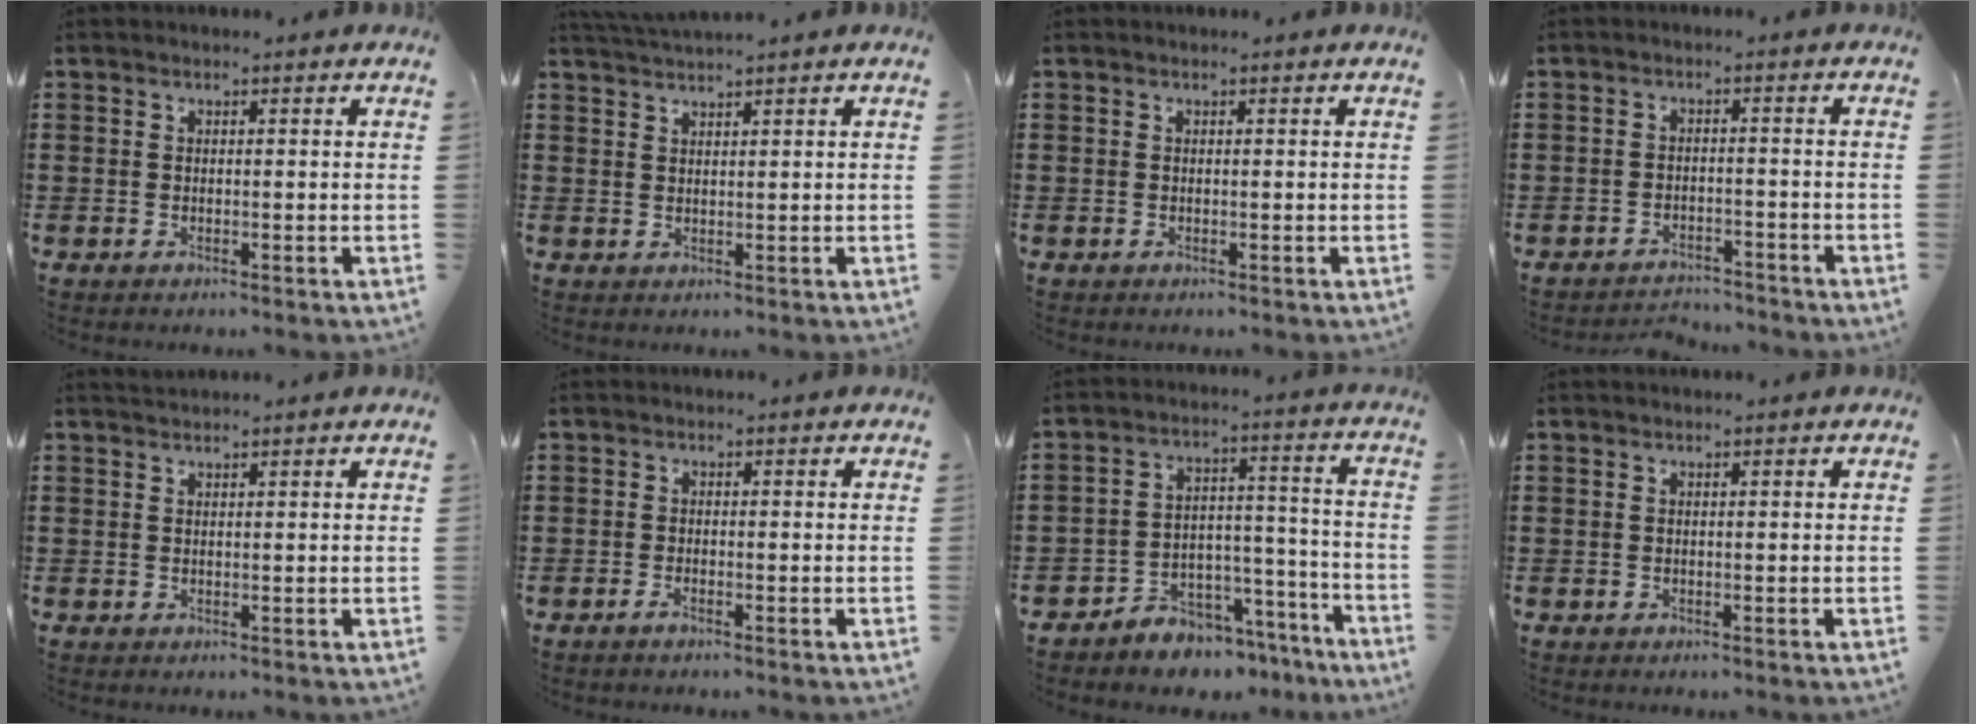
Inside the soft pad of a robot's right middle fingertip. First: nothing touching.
{"total": 2.0, "force": [1.9, -0.1, 0.4], "torque": [-0.012, 0.002, 0.037]}
{"total": 0.0}
{"total": 2.7, "force": [-2.7, 0.3, -0.2], "torque": [-0.005, -0.002, -0.057]}
{"total": 0.7, "force": [0.7, 0.0, 0.0], "torque": [-0.004, -0.003, 0.016]}
{"total": 0.8, "force": [-0.7, 0.0, 0.5], "torque": [-0.011, -0.004, -0.012]}
{"total": 5.4, "force": [-5.1, 1.8, 0.0], "torque": [-0.003, 0.017, -0.101]}
{"total": 0.0}